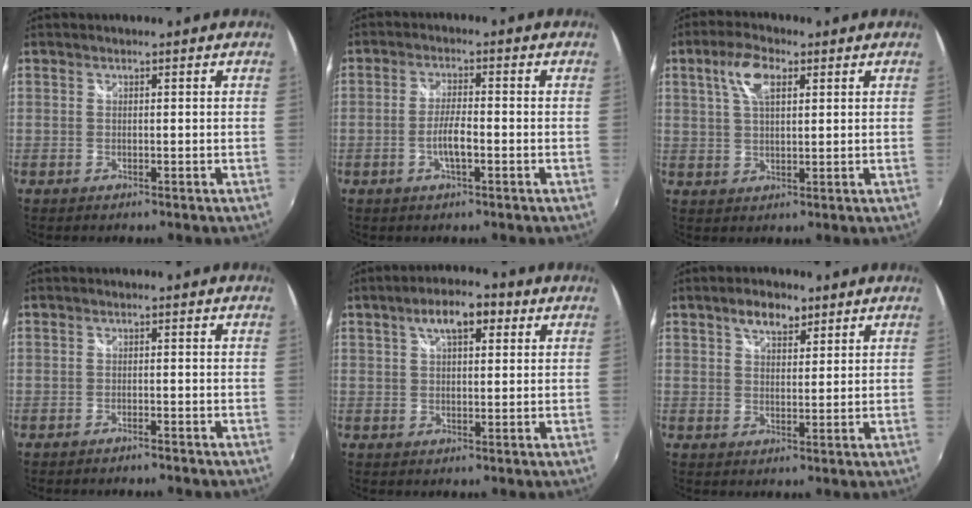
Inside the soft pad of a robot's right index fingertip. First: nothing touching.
{"total": 4.3, "force": [-1.6, 0.8, 4.0], "torque": [-0.082, 0.001, -0.028]}
{"total": 6.7, "force": [2.8, 3.0, 5.4], "torque": [-0.103, 0.013, 0.051]}
{"total": 1.9, "force": [-1.7, 0.4, 0.6], "torque": [-0.022, -0.004, -0.030]}
{"total": 6.9, "force": [3.0, 3.1, 5.4], "torque": [-0.093, 0.021, 0.046]}
{"total": 5.0, "force": [3.1, 2.6, 2.9], "torque": [-0.045, 0.012, 0.052]}